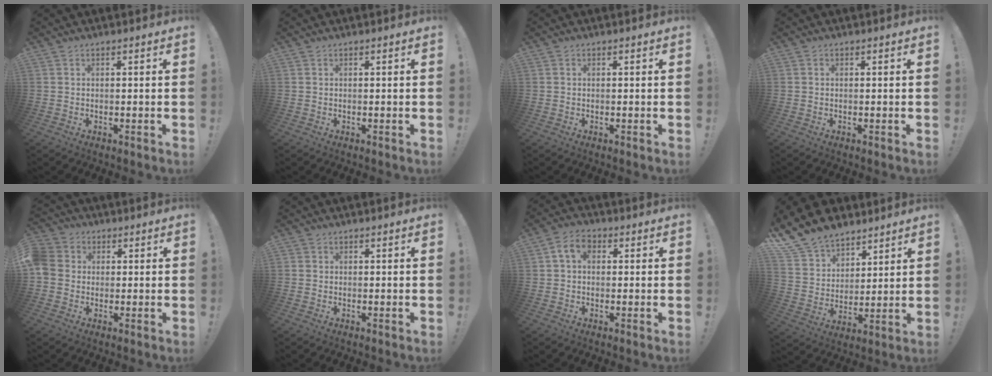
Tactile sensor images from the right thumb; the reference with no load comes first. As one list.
[{"total": 0.0}, {"total": 0.0}, {"total": 0.0}, {"total": 5.9, "force": [-0.2, 5.5, 2.3], "torque": [-0.048, 0.013, -0.004]}, {"total": 0.9, "force": [0.2, 0.8, 0.0], "torque": [-0.004, 0.003, 0.005]}, {"total": 6.1, "force": [1.5, 4.1, 4.1], "torque": [-0.075, 0.005, 0.027]}, {"total": 14.9, "force": [11.8, 8.1, 4.0], "torque": [-0.090, -0.083, 0.226]}]